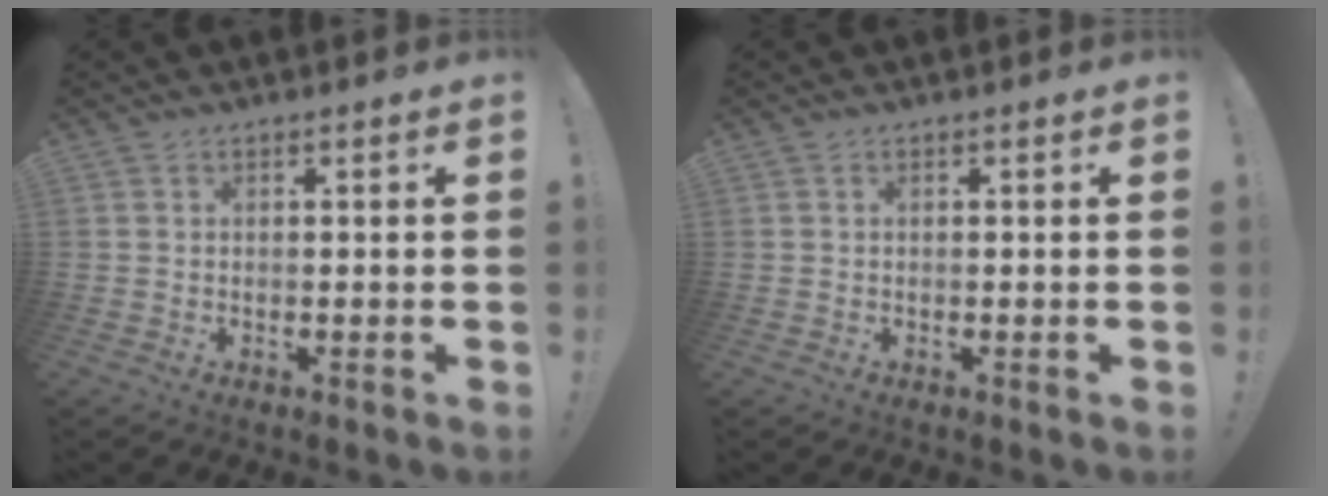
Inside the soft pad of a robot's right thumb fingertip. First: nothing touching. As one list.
[{"total": 0.0}]